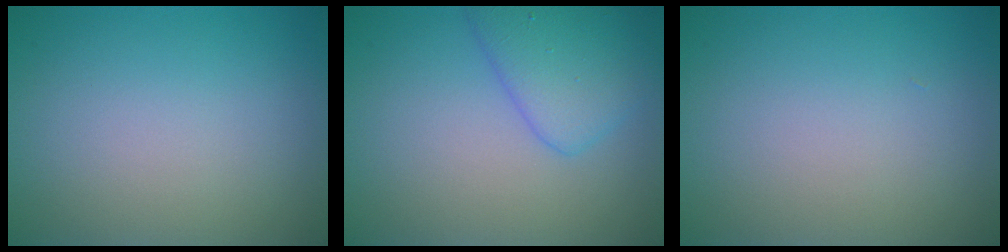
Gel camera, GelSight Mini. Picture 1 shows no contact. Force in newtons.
{"total": 3.9, "press": 3.9, "slide": 0.2}
{"total": 0.0}